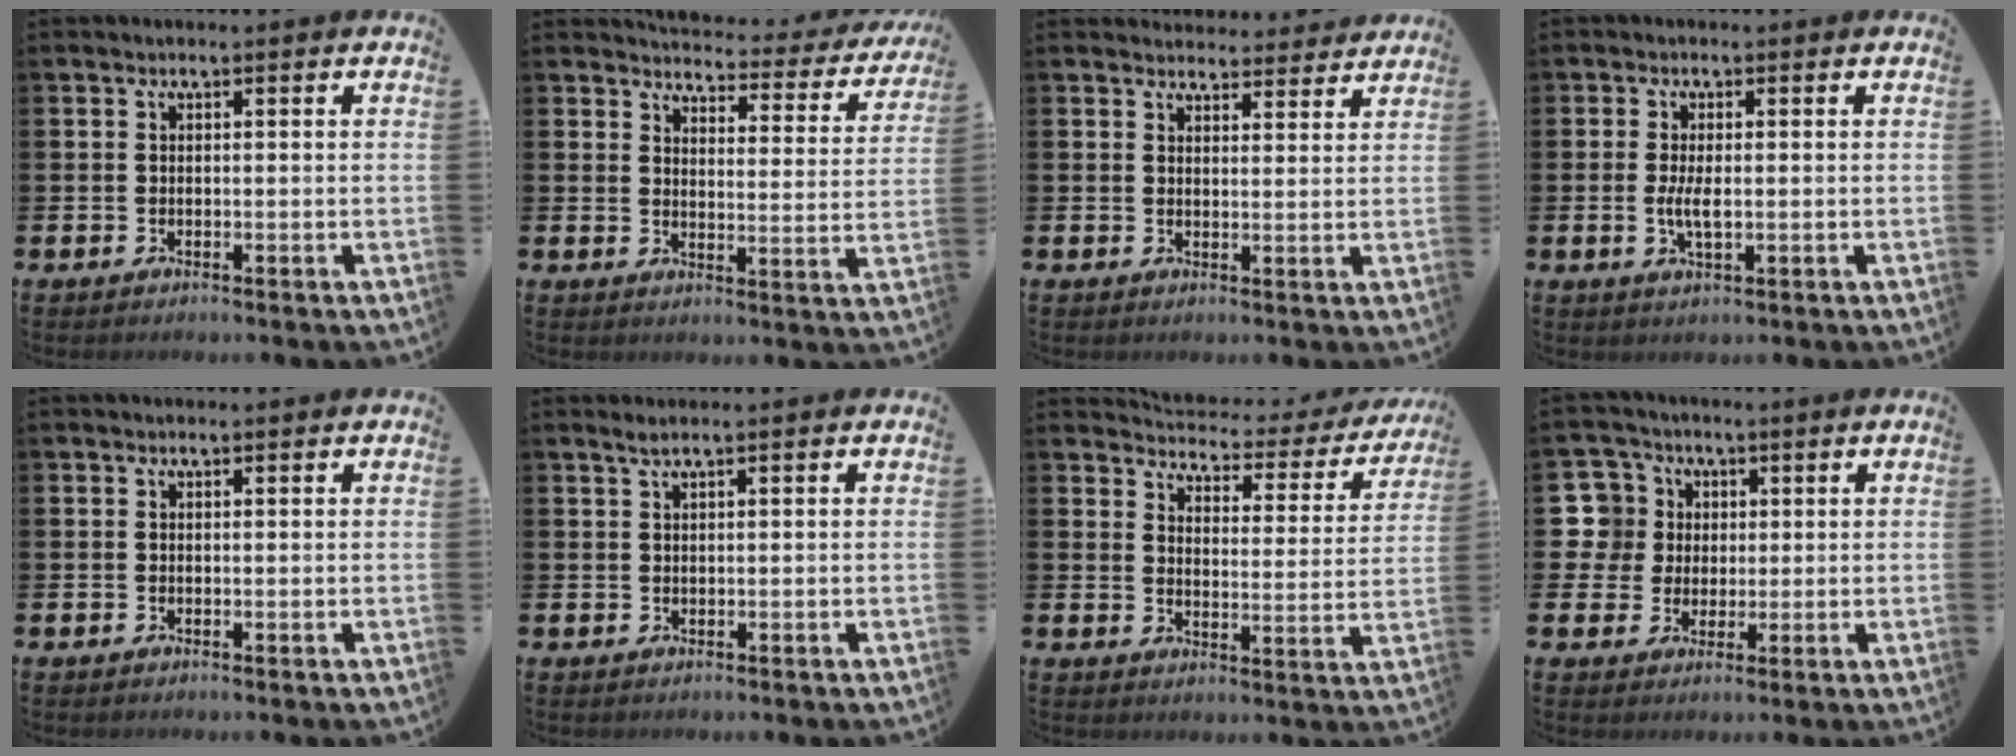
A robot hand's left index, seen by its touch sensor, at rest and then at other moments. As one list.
[{"total": 3.7, "force": [3.5, 1.0, 0.7], "torque": [-0.023, -0.034, 0.052]}, {"total": 3.7, "force": [3.6, 0.9, -0.1], "torque": [0.002, -0.023, 0.065]}, {"total": 3.0, "force": [-0.1, 1.1, 2.8], "torque": [-0.045, -0.001, -0.004]}, {"total": 0.0}, {"total": 1.2, "force": [0.8, 0.0, 0.8], "torque": [-0.015, 0.002, 0.014]}, {"total": 3.1, "force": [2.9, 1.0, 0.6], "torque": [-0.030, -0.032, 0.040]}, {"total": 7.3, "force": [2.4, 6.7, 1.2], "torque": [-0.044, 0.005, 0.046]}]